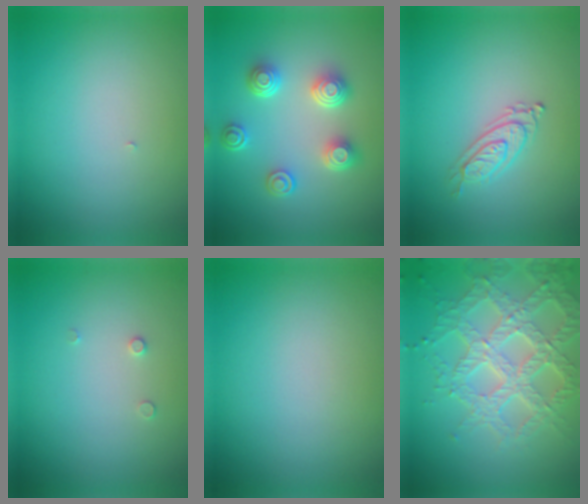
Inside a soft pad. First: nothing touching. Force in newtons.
{"total": 4.4, "press": 3.4, "slide": 2.7}
{"total": 2.3, "press": 2.1, "slide": 0.9}
{"total": 0.6, "press": 0.6, "slide": 0.2}
{"total": 0.0}
{"total": 7.1, "press": 5.3, "slide": 4.7}